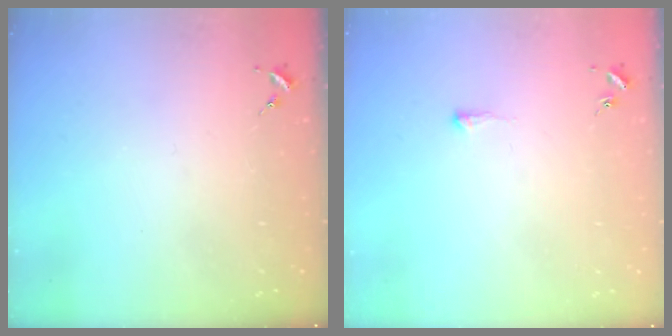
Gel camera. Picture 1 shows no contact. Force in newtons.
{"total": 2.9, "press": 2.8, "slide": 0.5}